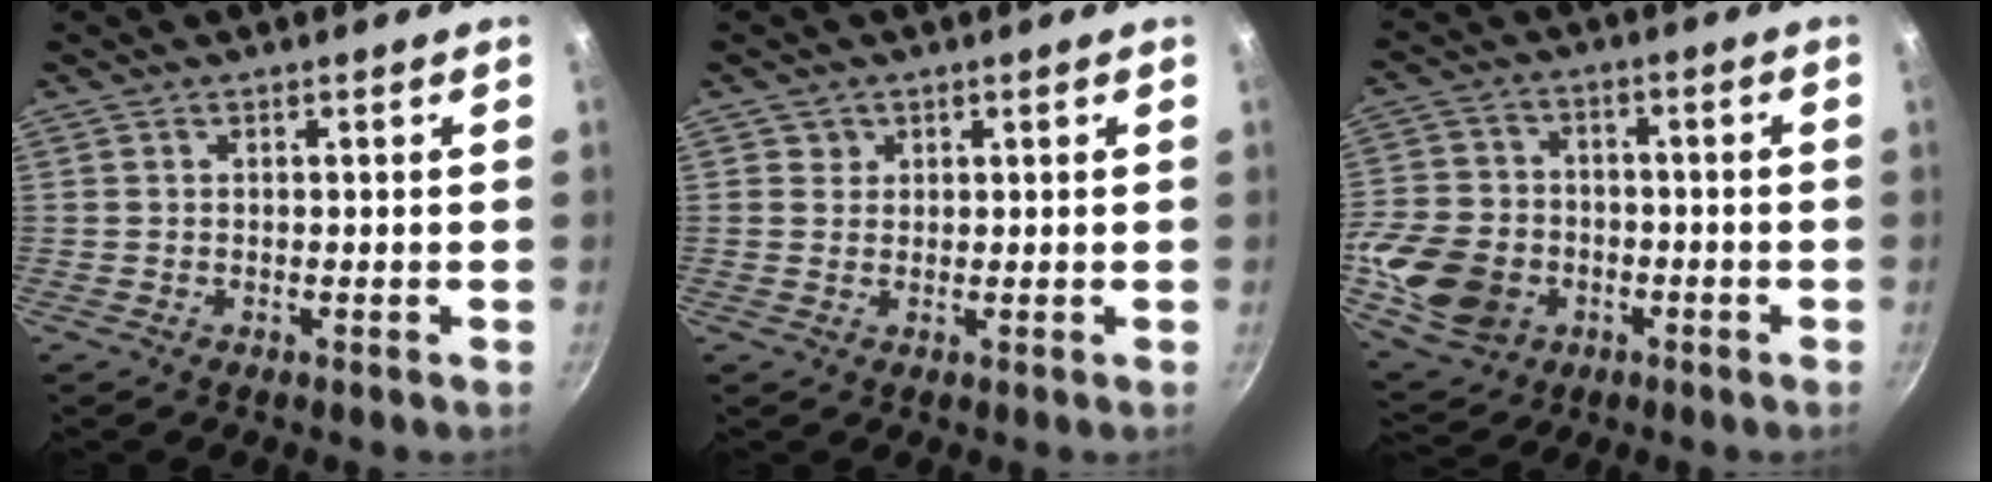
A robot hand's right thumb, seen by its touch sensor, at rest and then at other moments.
{"total": 1.9, "force": [0.7, 1.7, 0.1], "torque": [0.014, 0.003, 0.008]}
{"total": 16.3, "force": [-4.3, 12.9, 9.0], "torque": [-0.168, 0.026, -0.070]}